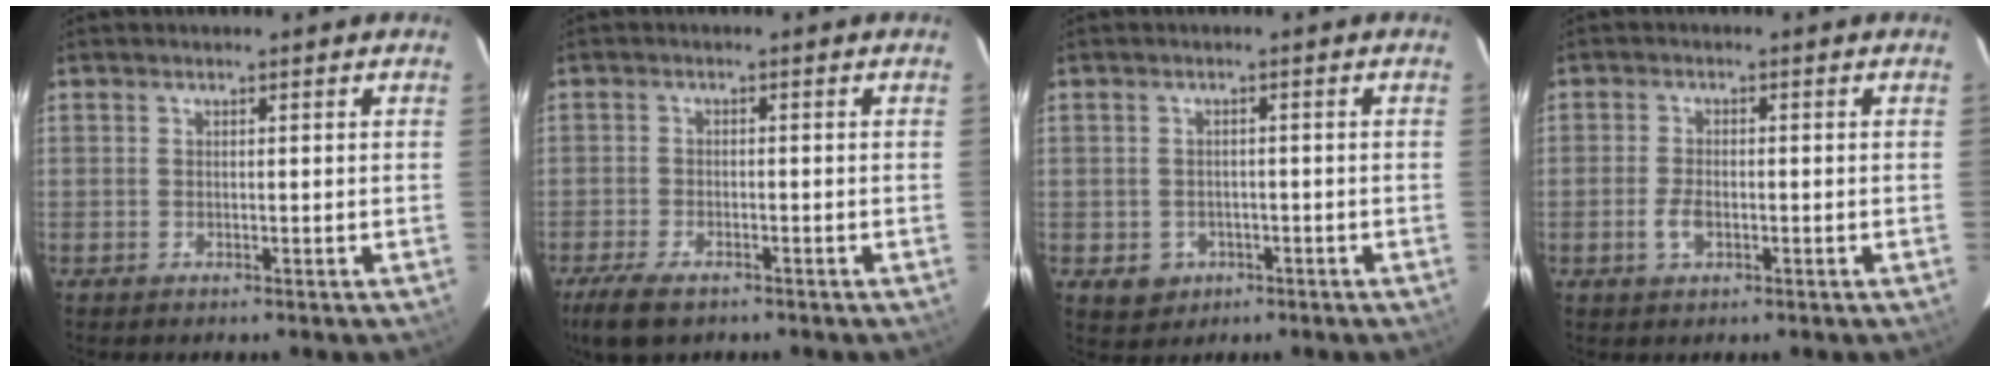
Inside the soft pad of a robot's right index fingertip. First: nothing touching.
{"total": 6.8, "force": [-4.9, 2.7, 3.9], "torque": [-0.104, -0.021, -0.092]}
{"total": 4.3, "force": [-1.6, 3.9, 1.1], "torque": [-0.030, 0.005, -0.012]}
{"total": 3.4, "force": [-1.2, 1.9, 2.6], "torque": [-0.059, 0.000, -0.022]}